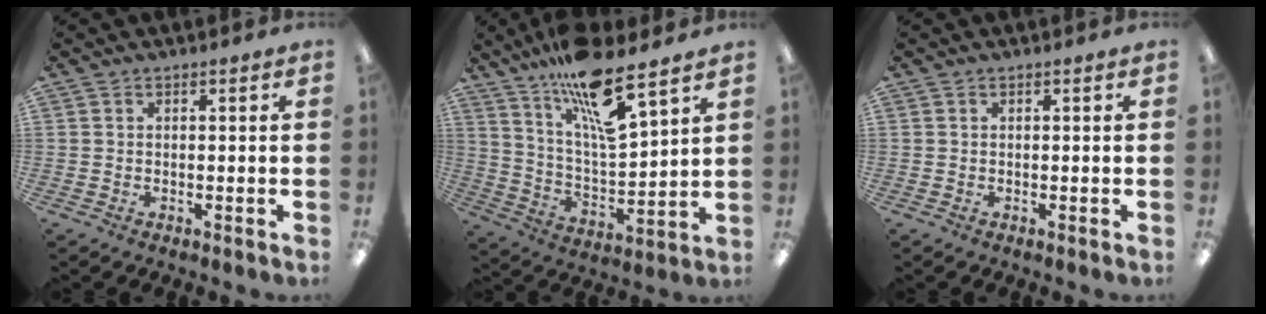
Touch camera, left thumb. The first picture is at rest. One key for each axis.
{"total": 15.9, "fx": 12.1, "fy": 2.8, "fz": 9.9, "tx": -0.173, "ty": -0.079, "tz": 0.200}
{"total": 0.0}